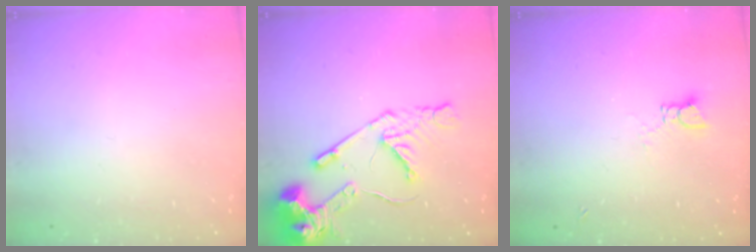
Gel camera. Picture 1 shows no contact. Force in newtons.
{"total": 16.5, "press": 16.4, "slide": 1.9}
{"total": 3.1, "press": 3.1, "slide": 0.3}